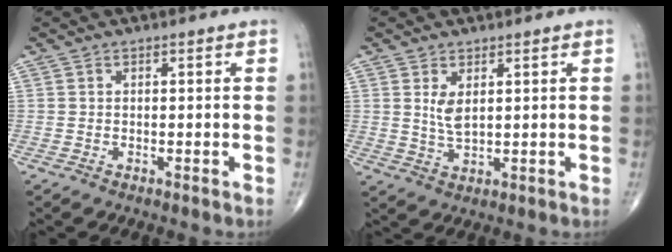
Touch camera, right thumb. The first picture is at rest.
{"total": 3.7, "force": [1.2, 1.7, 3.1], "torque": [-0.058, -0.013, 0.032]}